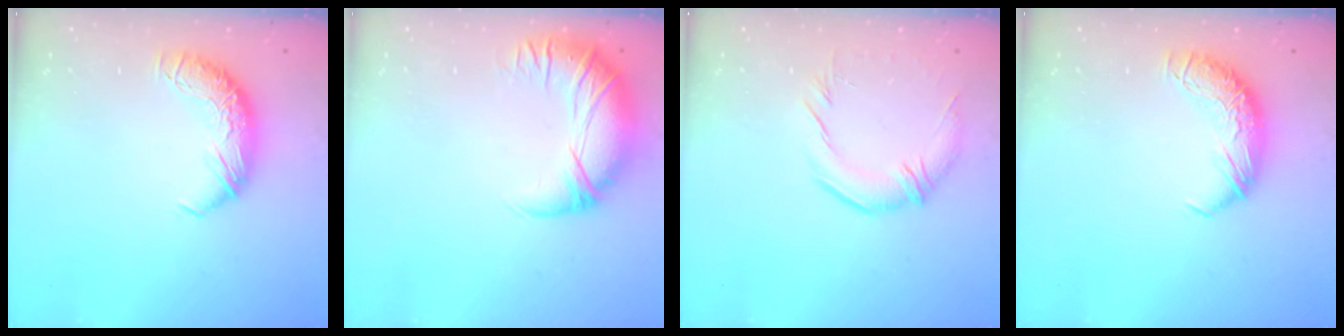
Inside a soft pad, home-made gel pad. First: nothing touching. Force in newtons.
{"total": 3.0, "press": 0.1, "slide": 3.0}
{"total": 2.7, "press": 1.0, "slide": 2.5}
{"total": 0.0}